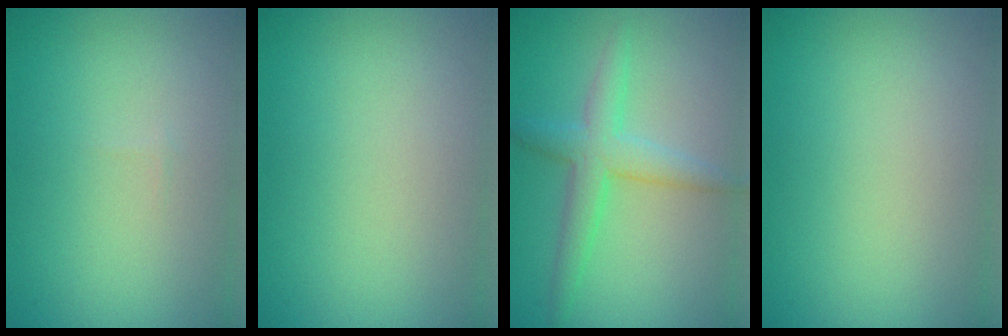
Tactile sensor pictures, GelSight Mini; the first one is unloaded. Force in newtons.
{"total": 0.0}
{"total": 3.7, "press": 3.7, "slide": 0.0}
{"total": 0.0}